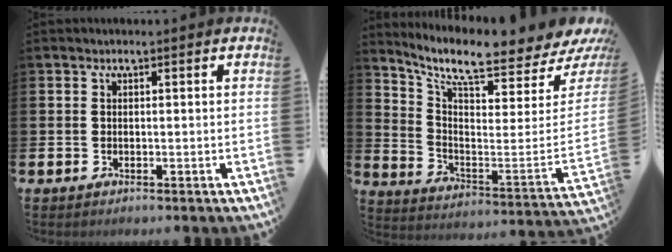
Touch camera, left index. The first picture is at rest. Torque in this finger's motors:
{"motor_torque": [0.28, -1.02, 1.06, 0.21]}